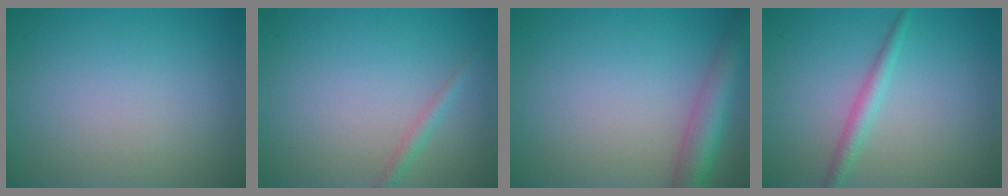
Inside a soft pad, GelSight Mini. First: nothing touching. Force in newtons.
{"total": 1.2, "press": 1.2, "slide": 0.0}
{"total": 4.9, "press": 4.9, "slide": 0.2}
{"total": 1.9, "press": 1.9, "slide": 0.1}